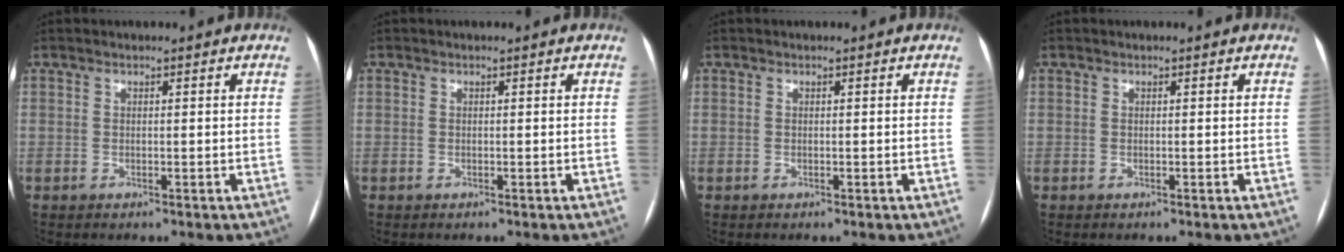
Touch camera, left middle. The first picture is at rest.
{"total": 0.0}
{"total": 0.0}
{"total": 0.0}